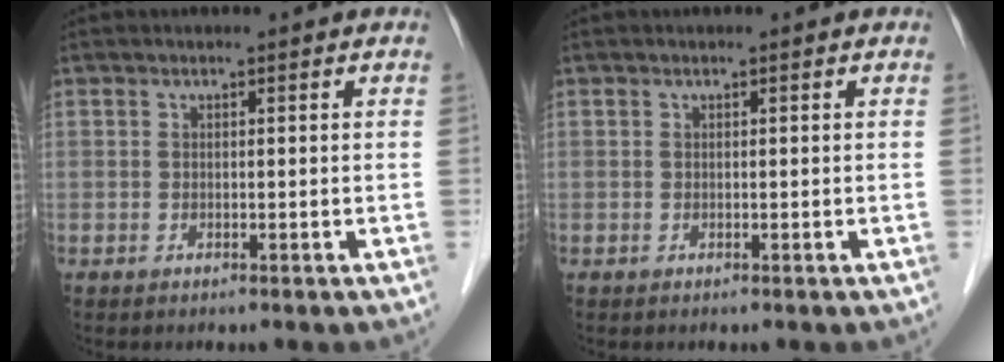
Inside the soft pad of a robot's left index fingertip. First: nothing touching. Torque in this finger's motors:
{"motor_torque": [0.00, 0.00, 0.01, 0.00]}